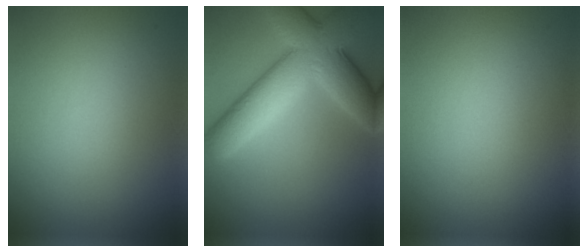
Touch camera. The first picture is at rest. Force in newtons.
{"total": 9.4, "press": 9.4, "slide": 0.3}
{"total": 0.0}